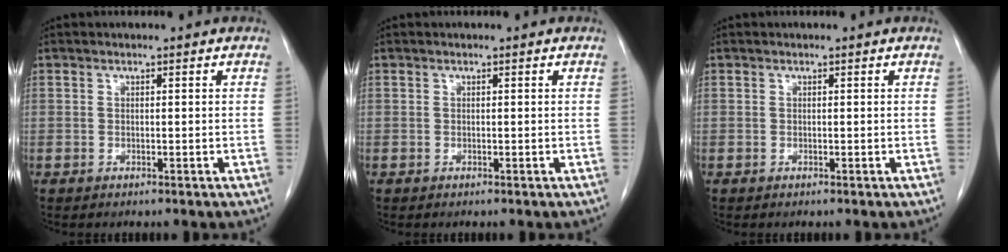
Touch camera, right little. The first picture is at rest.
{"total": 0.0}
{"total": 0.0}